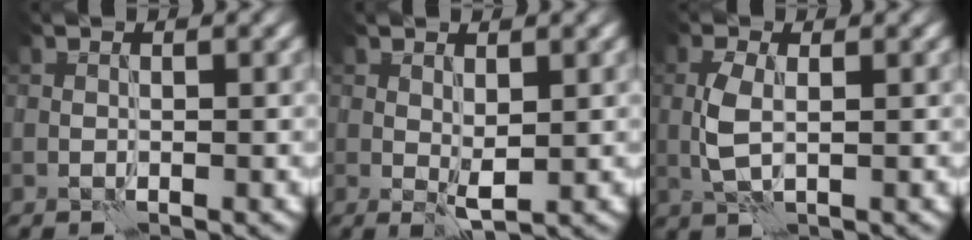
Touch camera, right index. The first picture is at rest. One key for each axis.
{"total": 1.7, "fx": 0.5, "fy": 0.7, "fz": 1.5, "tx": -0.030, "ty": -0.003, "tz": 0.011}
{"total": 2.8, "fx": -0.2, "fy": 1.4, "fz": 2.5, "tx": -0.055, "ty": -0.002, "tz": -0.003}